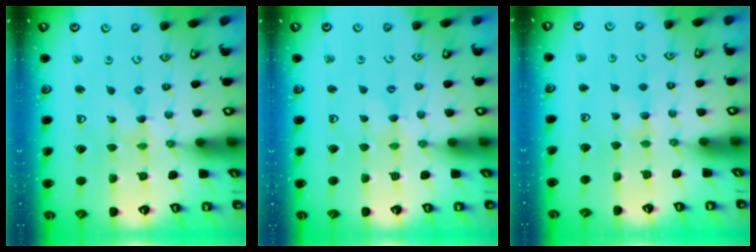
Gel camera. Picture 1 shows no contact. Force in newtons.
{"total": 1.0, "press": 1.0, "slide": 0.2}
{"total": 2.9, "press": 2.9, "slide": 0.4}